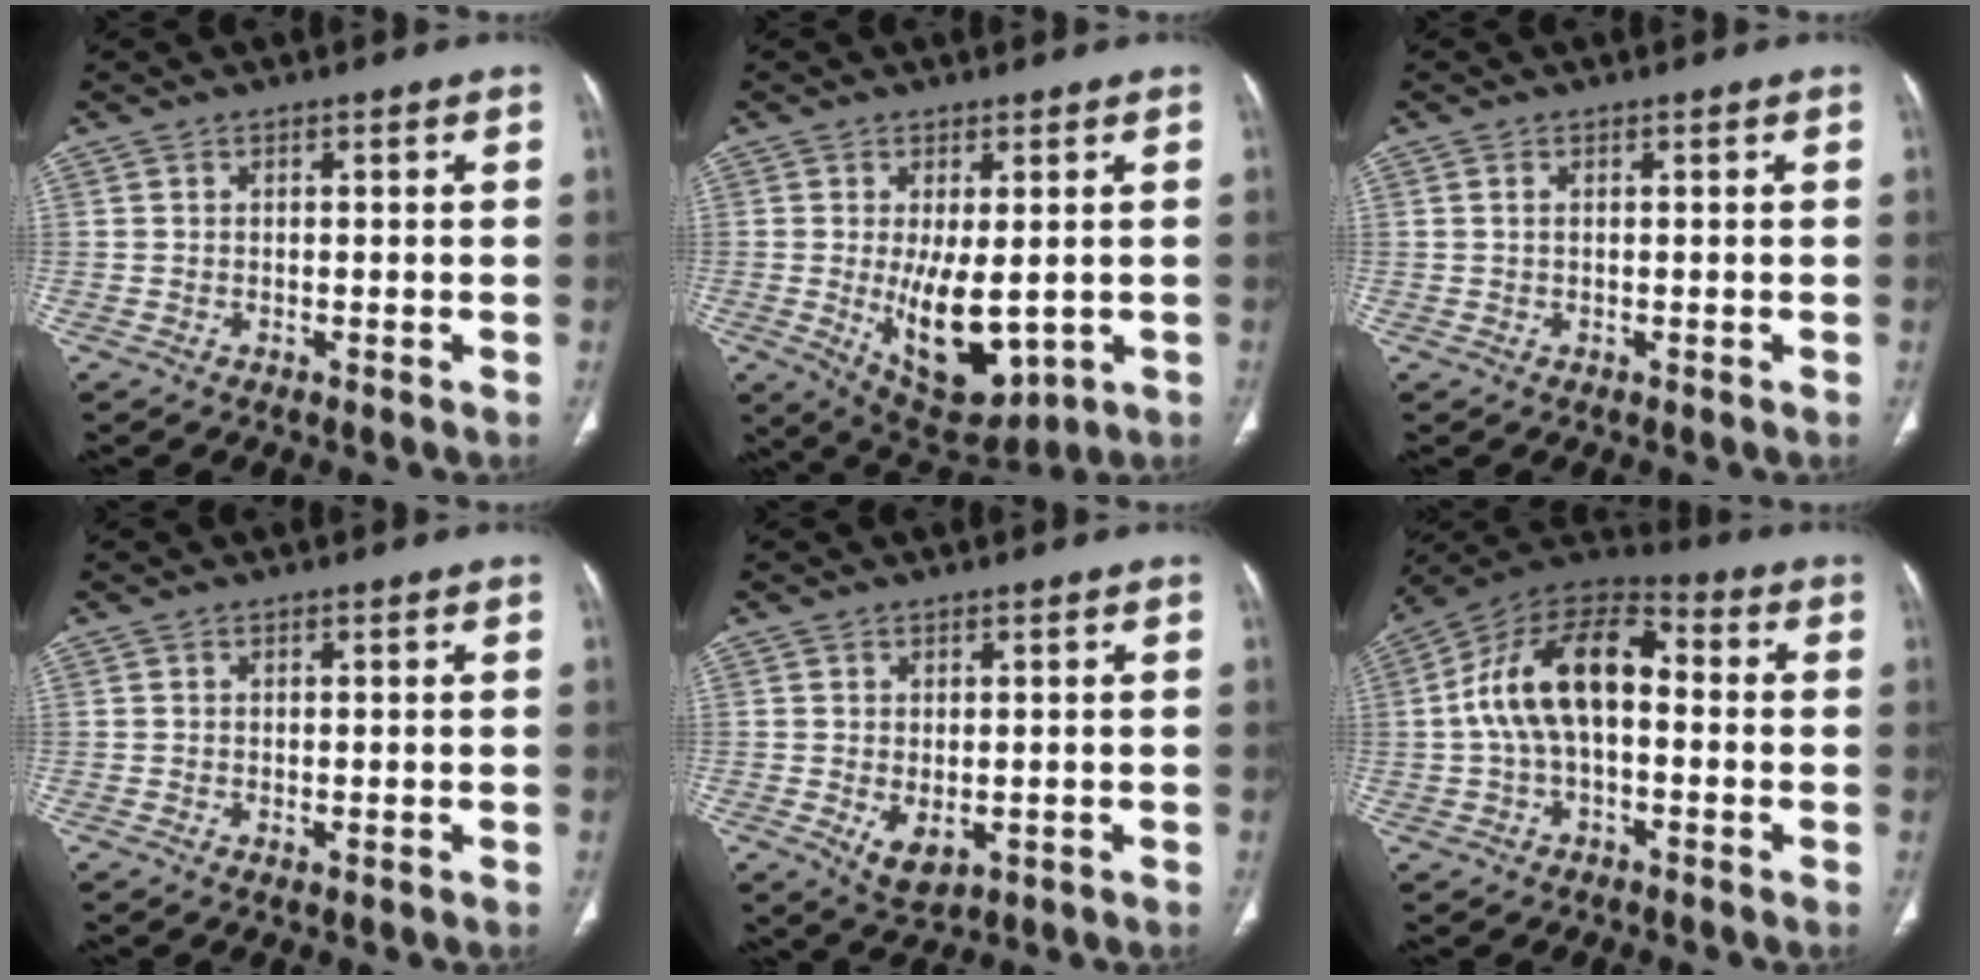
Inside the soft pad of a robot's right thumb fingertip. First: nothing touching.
{"total": 11.7, "force": [-1.3, 5.5, 10.3], "torque": [-0.146, -0.023, 0.006]}
{"total": 0.7, "force": [0.2, 0.4, 0.6], "torque": [-0.015, 0.006, 0.005]}
{"total": 0.5, "force": [-0.1, 0.2, 0.4], "torque": [-0.012, -0.004, -0.001]}
{"total": 4.3, "force": [-0.8, 2.5, 3.3], "torque": [-0.051, -0.006, 0.003]}
{"total": 16.1, "force": [0.2, 9.0, 13.3], "torque": [-0.229, 0.046, -0.008]}